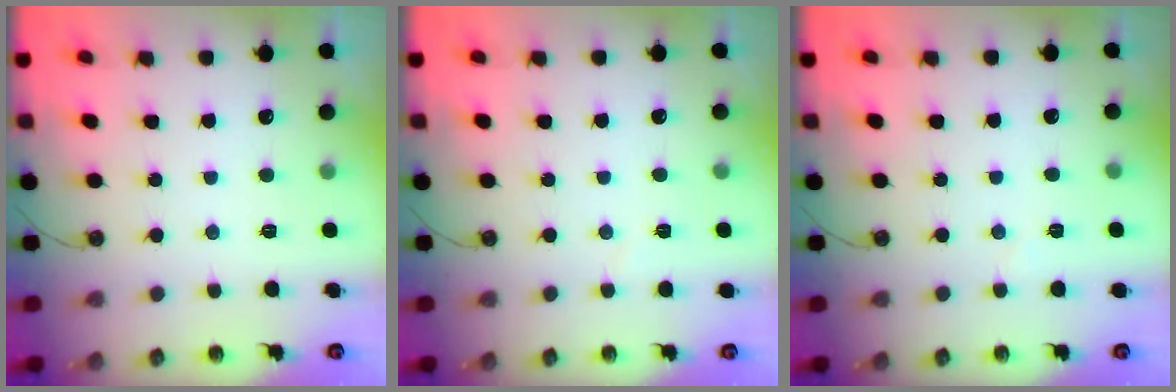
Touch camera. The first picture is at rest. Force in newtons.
{"total": 2.7, "press": 2.4, "slide": 1.1}
{"total": 3.0, "press": 2.6, "slide": 1.4}